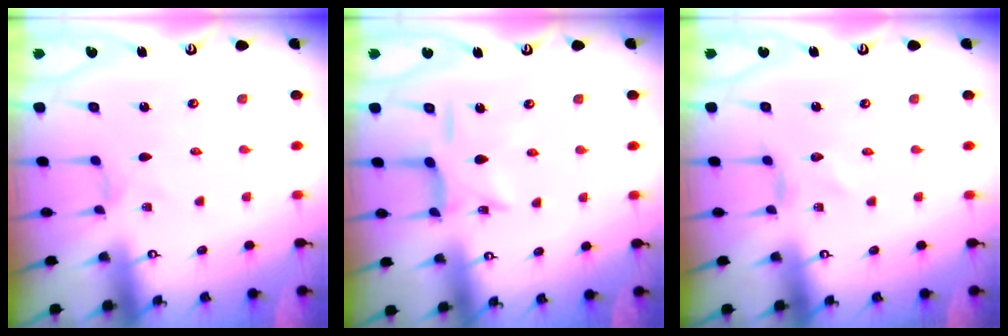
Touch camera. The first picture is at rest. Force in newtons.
{"total": 10.4, "press": 10.4, "slide": 0.6}
{"total": 1.4, "press": 1.4, "slide": 0.2}